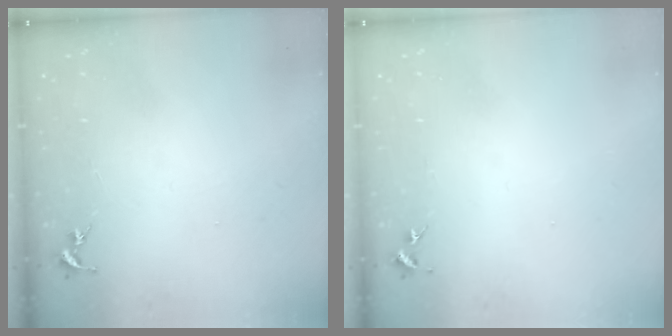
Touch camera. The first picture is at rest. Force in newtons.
{"total": 2.7, "press": 2.7, "slide": 0.3}